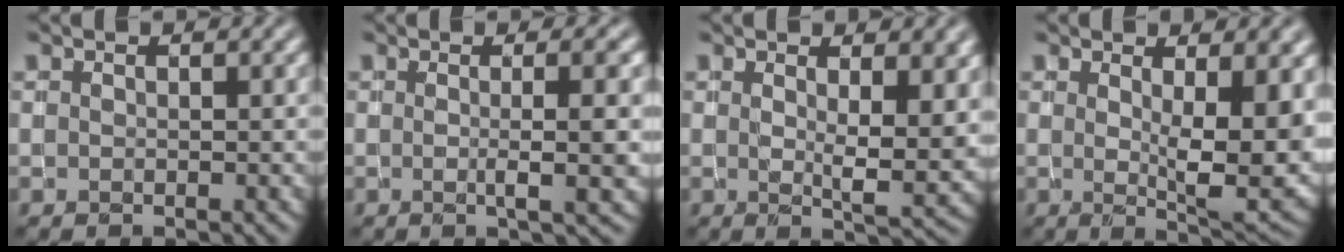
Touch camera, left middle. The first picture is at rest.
{"total": 5.1, "force": [0.0, 1.3, 4.9], "torque": [-0.055, 0.009, -0.008]}
{"total": 5.6, "force": [1.9, 1.8, 5.0], "torque": [-0.068, -0.014, 0.035]}
{"total": 8.8, "force": [0.9, 2.6, 8.4], "torque": [-0.118, -0.016, 0.021]}